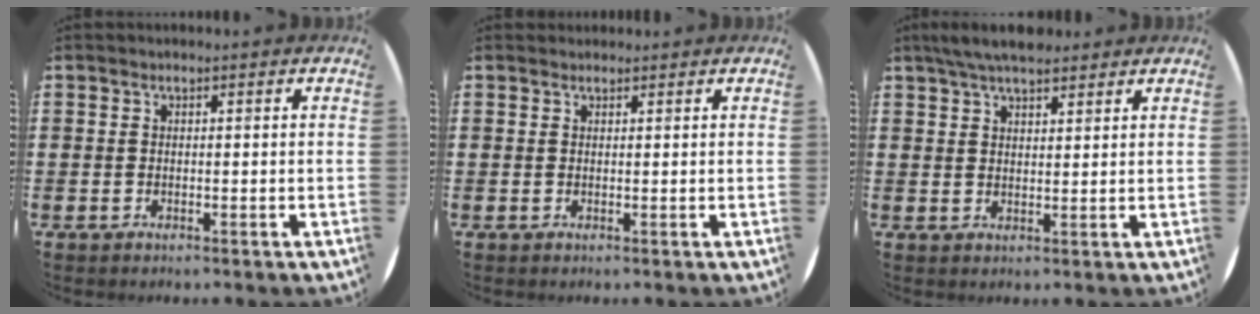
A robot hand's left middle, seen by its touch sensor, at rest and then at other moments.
{"total": 0.5, "force": [0.5, 0.1, -0.1], "torque": [0.011, 0.001, 0.008]}
{"total": 5.0, "force": [4.3, 1.2, 2.3], "torque": [-0.054, -0.002, 0.077]}